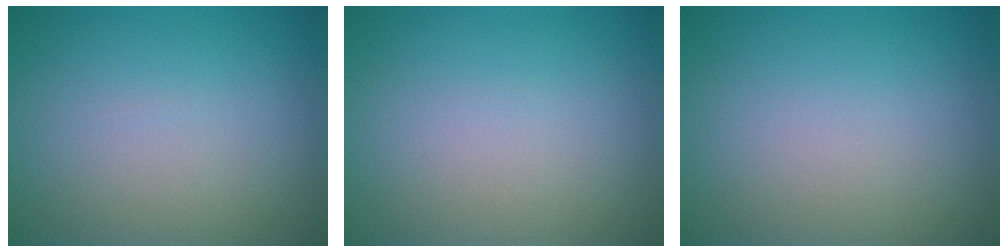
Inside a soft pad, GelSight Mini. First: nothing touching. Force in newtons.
{"total": 0.0}
{"total": 0.0}